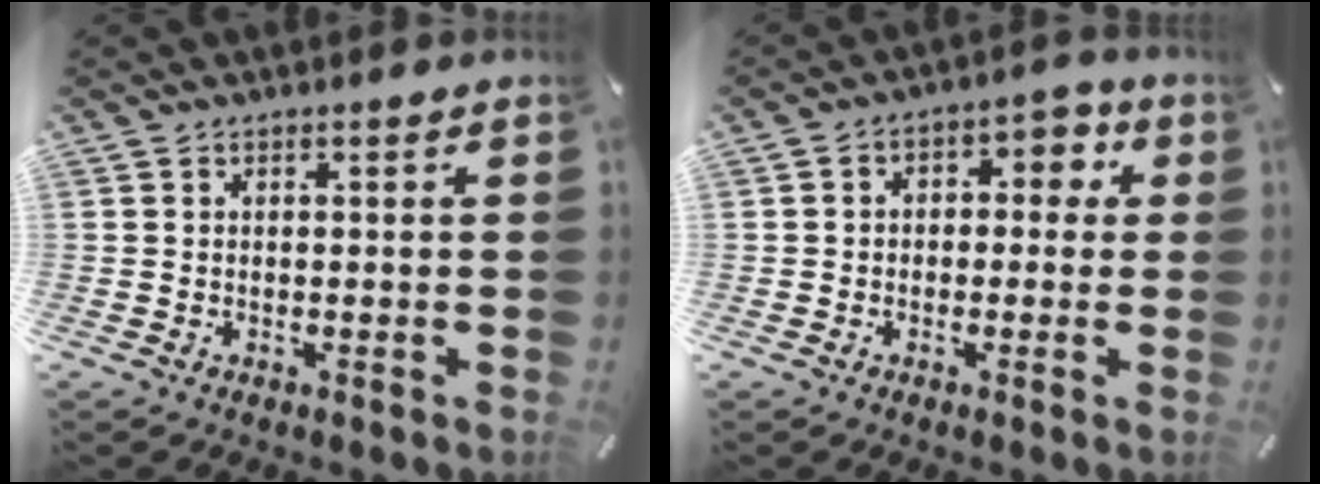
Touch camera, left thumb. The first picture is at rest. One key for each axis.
{"total": 5.2, "fx": -0.5, "fy": 4.0, "fz": 3.2, "tx": -0.040, "ty": 0.010, "tz": -0.018}